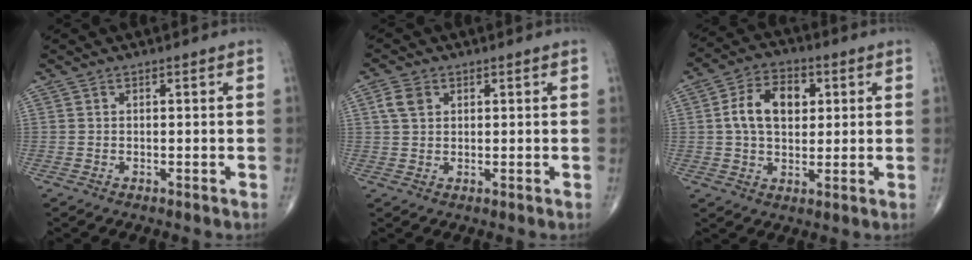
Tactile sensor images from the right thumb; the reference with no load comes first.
{"total": 3.6, "force": [1.3, 2.6, 2.1], "torque": [-0.038, 0.005, 0.025]}
{"total": 10.4, "force": [1.9, 6.8, 7.6], "torque": [-0.112, 0.007, 0.028]}